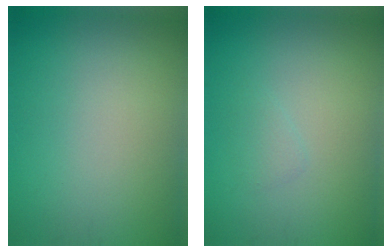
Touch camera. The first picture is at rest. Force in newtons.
{"total": 0.9, "press": 0.9, "slide": 0.1}